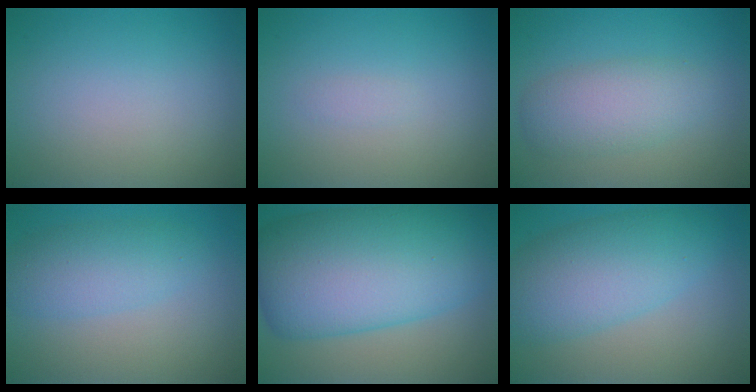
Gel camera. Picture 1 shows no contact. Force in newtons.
{"total": 0.5, "press": 0.5, "slide": 0.0}
{"total": 3.9, "press": 3.9, "slide": 0.3}
{"total": 3.7, "press": 3.7, "slide": 0.1}
{"total": 14.1, "press": 14.1, "slide": 0.1}
{"total": 7.0, "press": 7.0, "slide": 0.1}